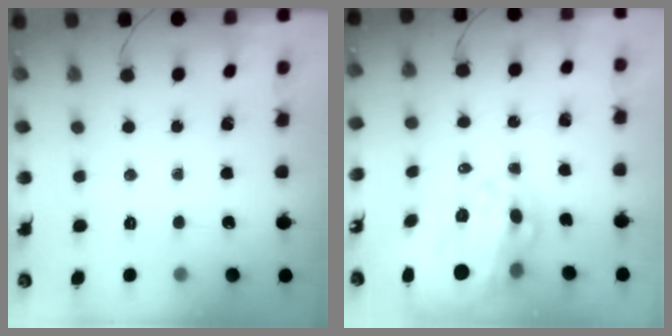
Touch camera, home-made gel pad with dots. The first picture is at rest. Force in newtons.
{"total": 22.1, "press": 21.5, "slide": 4.9}